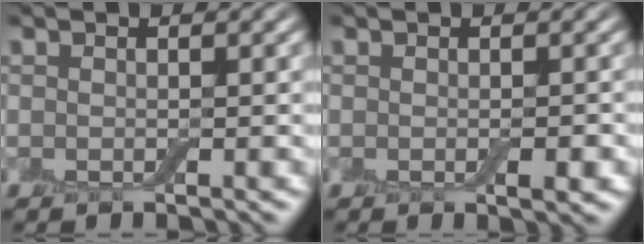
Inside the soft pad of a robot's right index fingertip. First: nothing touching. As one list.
[{"total": 1.2, "force": [-0.3, 0.4, 1.1], "torque": [-0.017, -0.003, -0.002]}]